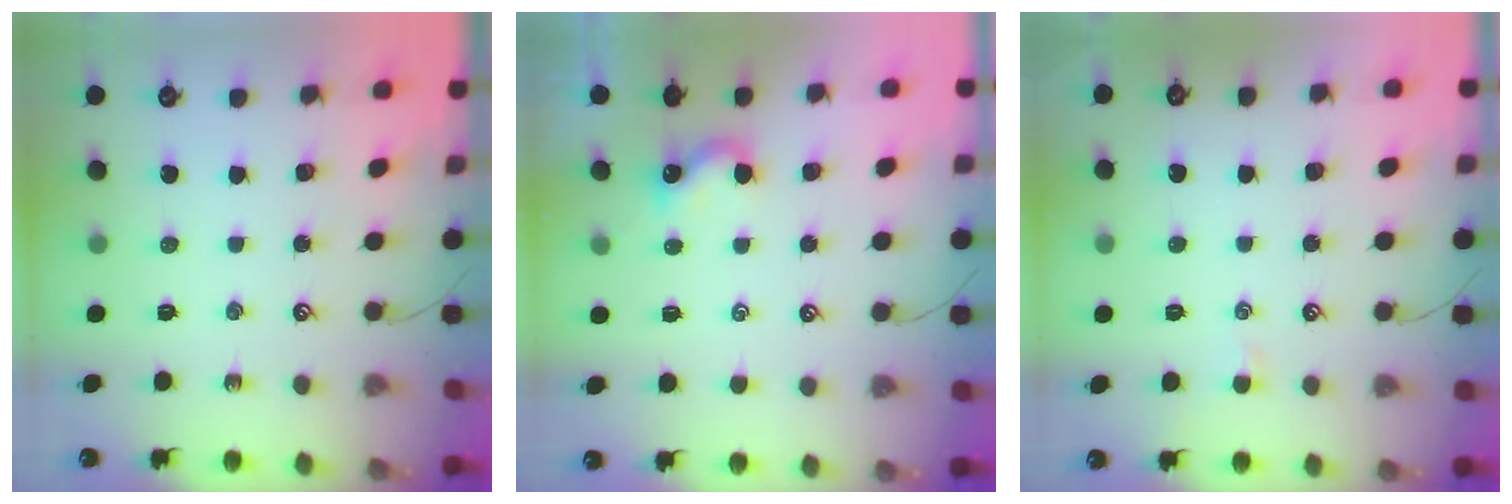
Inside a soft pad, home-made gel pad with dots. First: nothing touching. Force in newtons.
{"total": 1.3, "press": 1.2, "slide": 0.4}
{"total": 1.1, "press": 1.1, "slide": 0.4}